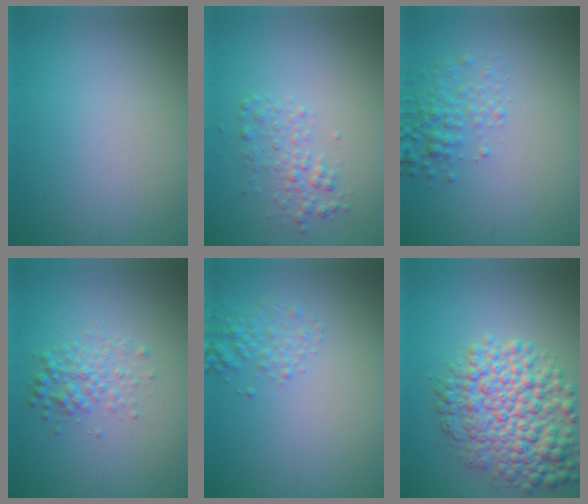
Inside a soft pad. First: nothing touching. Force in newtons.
{"total": 2.0, "press": 2.0, "slide": 0.1}
{"total": 2.3, "press": 2.3, "slide": 0.1}
{"total": 2.3, "press": 2.3, "slide": 0.1}
{"total": 1.8, "press": 1.8, "slide": 0.1}
{"total": 8.1, "press": 8.1, "slide": 0.2}